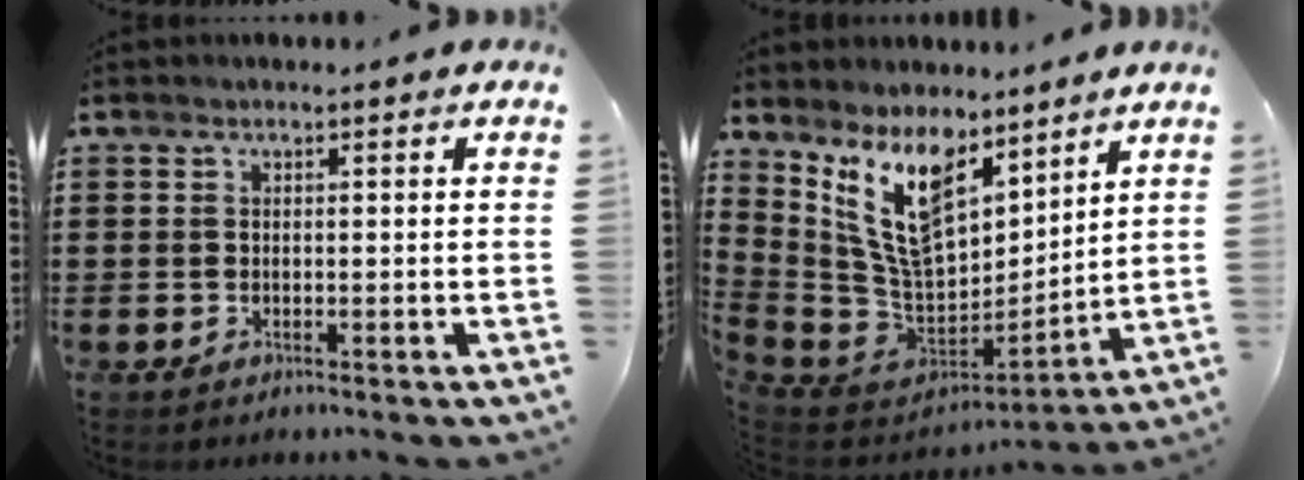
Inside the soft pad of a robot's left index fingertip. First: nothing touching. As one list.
[{"total": 12.9, "force": [7.4, 6.6, 8.2], "torque": [-0.211, -0.036, 0.141]}]